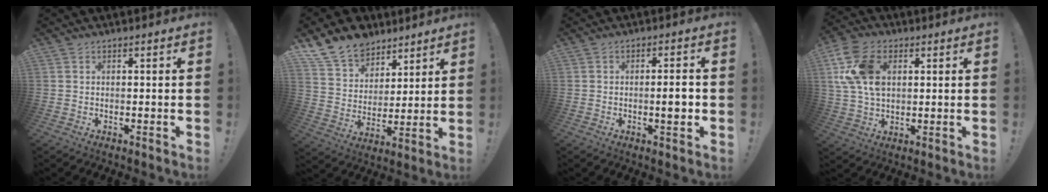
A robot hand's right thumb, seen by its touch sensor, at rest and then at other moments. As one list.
[{"total": 13.8, "force": [10.3, 8.6, 3.3], "torque": [-0.062, -0.075, 0.199]}, {"total": 4.5, "force": [-0.8, 0.7, 4.3], "torque": [-0.055, -0.004, -0.017]}, {"total": 15.0, "force": [3.7, 10.2, 10.3], "torque": [-0.204, 0.001, 0.072]}]